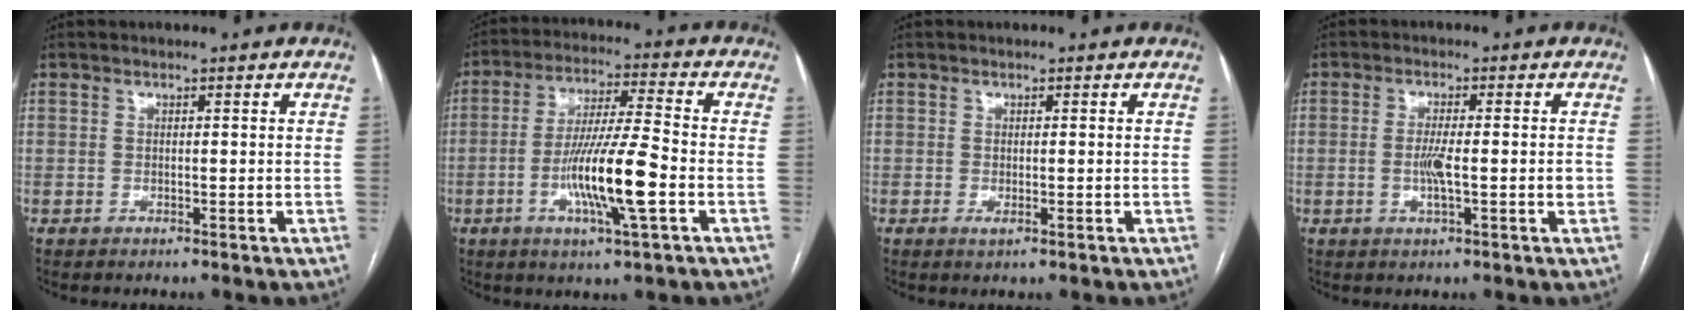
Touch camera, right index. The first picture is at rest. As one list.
[{"total": 12.4, "force": [-3.6, 0.2, 11.9], "torque": [-0.228, -0.009, -0.068]}, {"total": 1.1, "force": [-0.4, 0.2, 1.0], "torque": [-0.015, -0.003, -0.004]}, {"total": 4.7, "force": [-0.8, 0.5, 4.6], "torque": [-0.089, 0.000, -0.012]}]